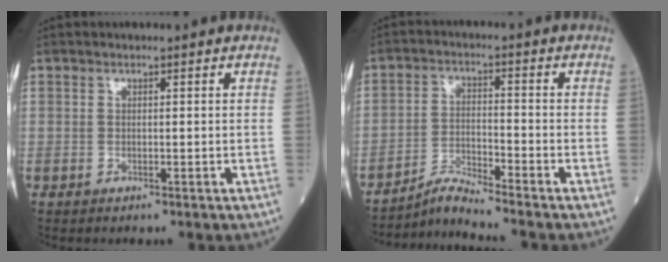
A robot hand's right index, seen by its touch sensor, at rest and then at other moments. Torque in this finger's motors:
{"motor_torque": [-0.18, -0.25, 0.05, -0.01]}